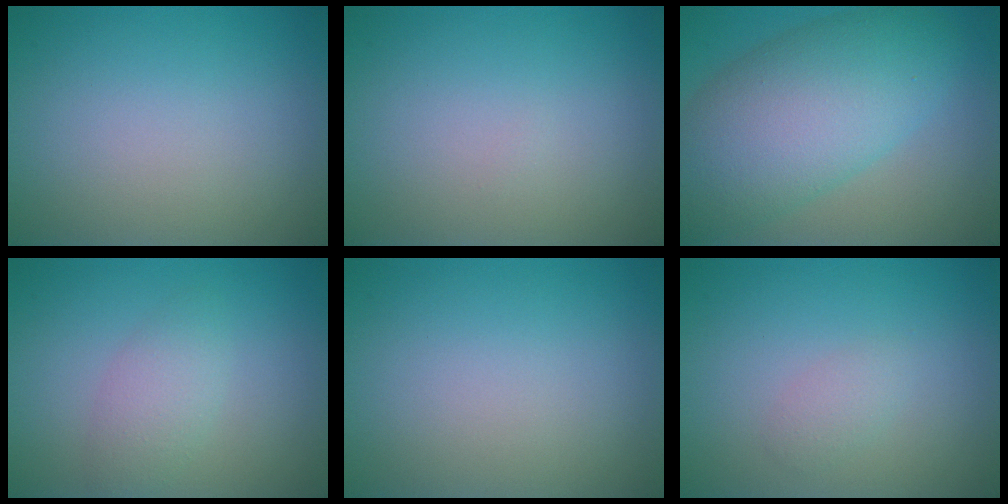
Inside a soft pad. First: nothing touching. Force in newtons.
{"total": 0.0}
{"total": 10.0, "press": 10.0, "slide": 0.2}
{"total": 2.4, "press": 2.4, "slide": 0.0}
{"total": 0.0}
{"total": 1.1, "press": 1.1, "slide": 0.1}